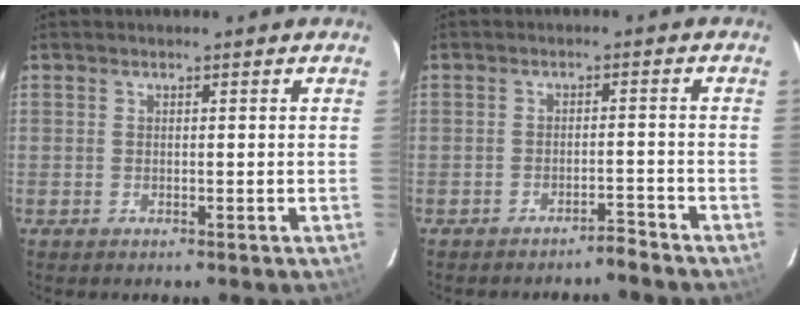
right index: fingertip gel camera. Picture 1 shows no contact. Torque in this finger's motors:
{"motor_torque": [0.25, -0.36, 0.09, 0.00]}